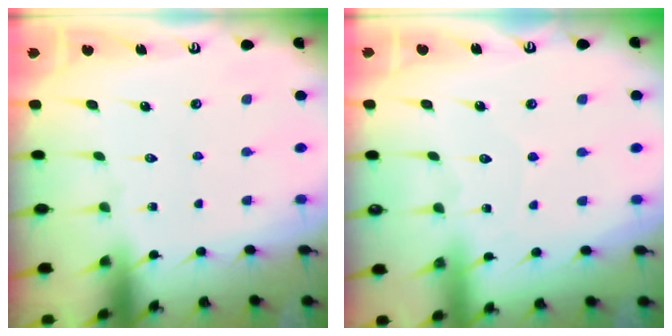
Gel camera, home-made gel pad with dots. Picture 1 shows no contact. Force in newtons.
{"total": 5.3, "press": 5.3, "slide": 0.4}